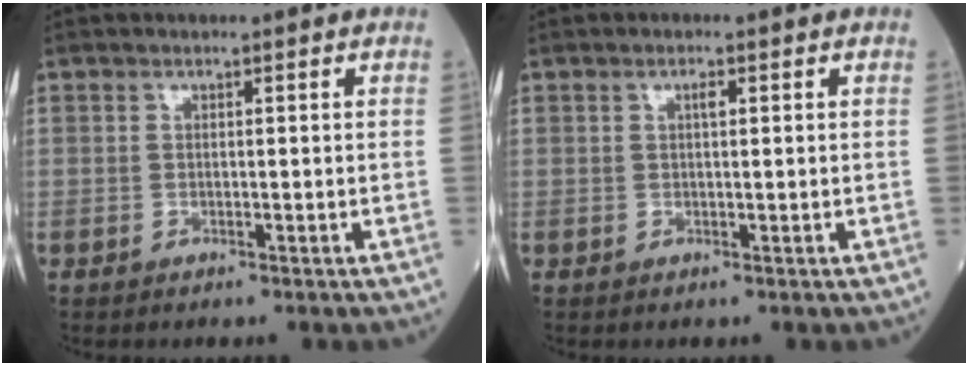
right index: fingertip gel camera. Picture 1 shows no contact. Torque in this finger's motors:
{"motor_torque": [-0.08, -0.02, -0.02, 0.00]}